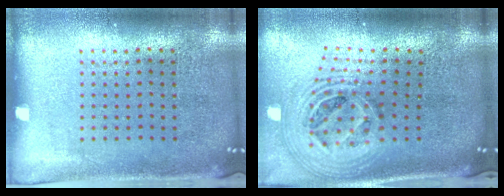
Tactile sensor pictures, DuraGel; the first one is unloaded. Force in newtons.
{"total": 2.7, "press": 2.0, "slide": 1.9}